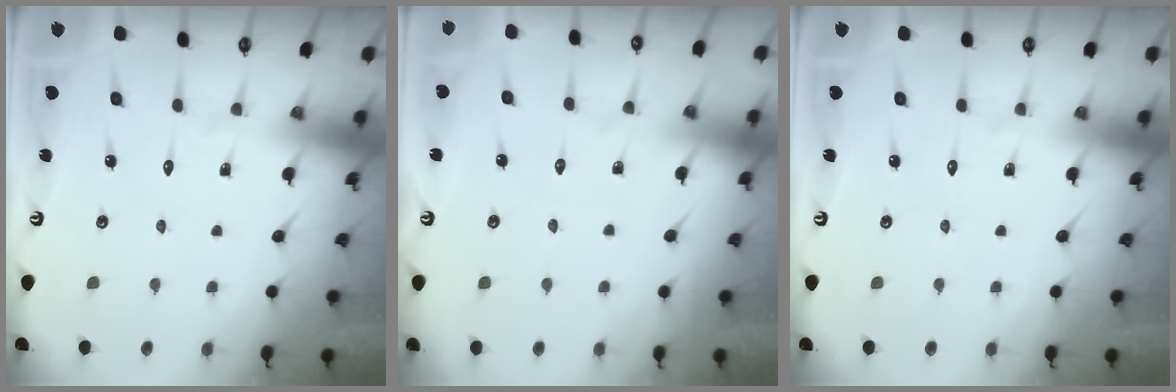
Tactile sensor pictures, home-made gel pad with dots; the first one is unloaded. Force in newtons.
{"total": 2.4, "press": 2.4, "slide": 0.4}
{"total": 0.0}